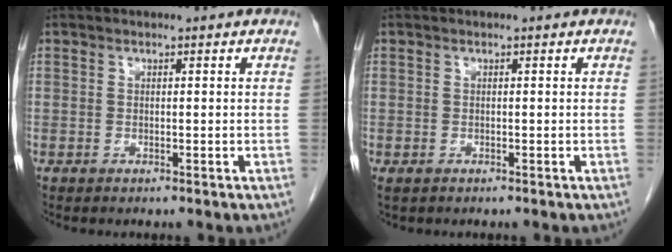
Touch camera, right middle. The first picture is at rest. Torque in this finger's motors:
{"motor_torque": [1.21, -0.93, 0.18, 0.05]}